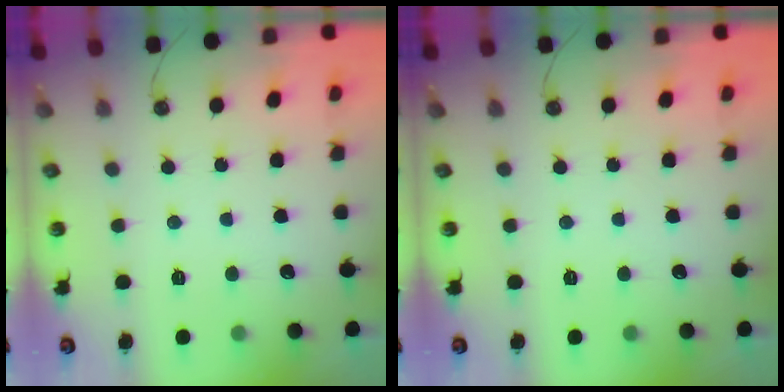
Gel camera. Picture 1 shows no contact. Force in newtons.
{"total": 0.0}